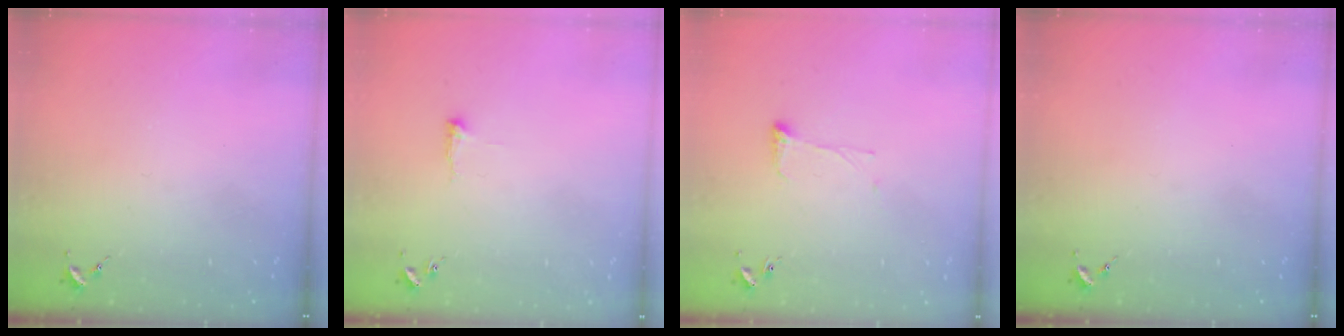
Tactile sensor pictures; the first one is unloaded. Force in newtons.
{"total": 4.6, "press": 4.5, "slide": 0.7}
{"total": 5.5, "press": 5.5, "slide": 0.7}
{"total": 0.0}